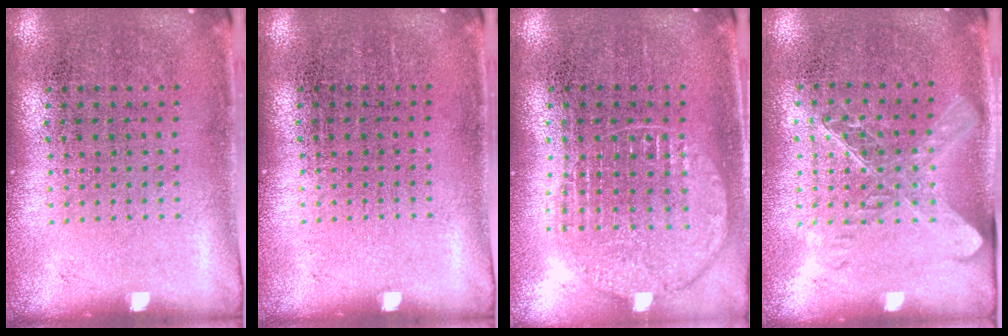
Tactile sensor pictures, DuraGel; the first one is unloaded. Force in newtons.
{"total": 0.0}
{"total": 1.1, "press": 1.1, "slide": 0.1}
{"total": 1.5, "press": 1.3, "slide": 0.7}